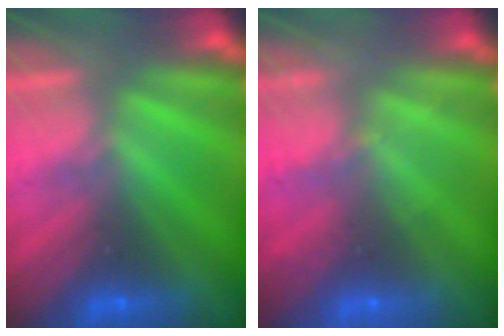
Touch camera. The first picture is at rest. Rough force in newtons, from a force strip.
{"total": 2.0}